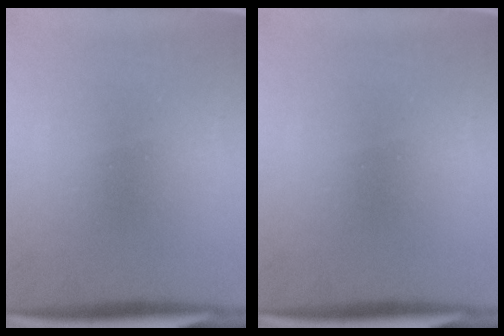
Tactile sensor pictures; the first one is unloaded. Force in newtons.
{"total": 0.0}